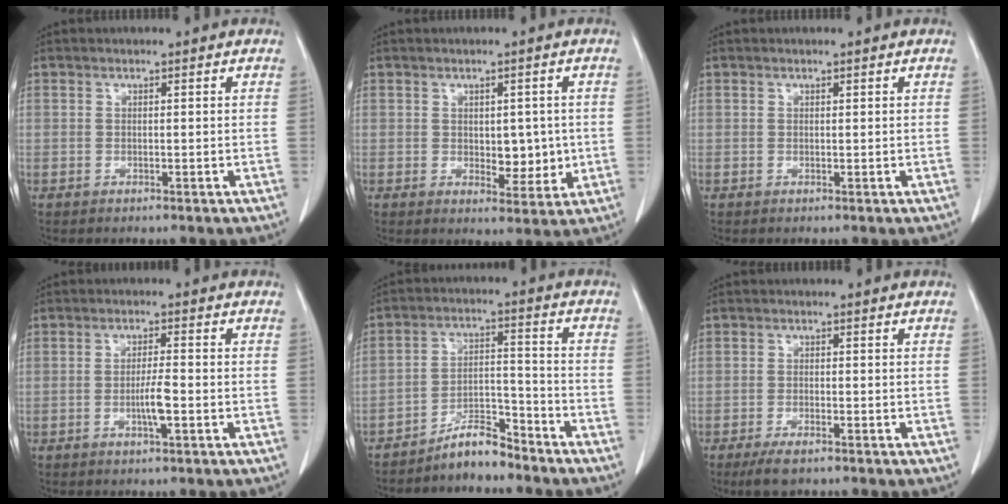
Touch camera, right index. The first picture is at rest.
{"total": 4.8, "force": [0.0, 2.7, 3.9], "torque": [-0.044, -0.006, 0.009]}
{"total": 0.0}
{"total": 3.5, "force": [-1.1, 0.2, 3.4], "torque": [-0.063, -0.002, -0.020]}
{"total": 6.1, "force": [-5.5, 1.4, 2.0], "torque": [-0.035, 0.013, -0.100]}
{"total": 3.9, "force": [-2.8, 0.9, 2.6], "torque": [-0.055, -0.008, -0.047]}